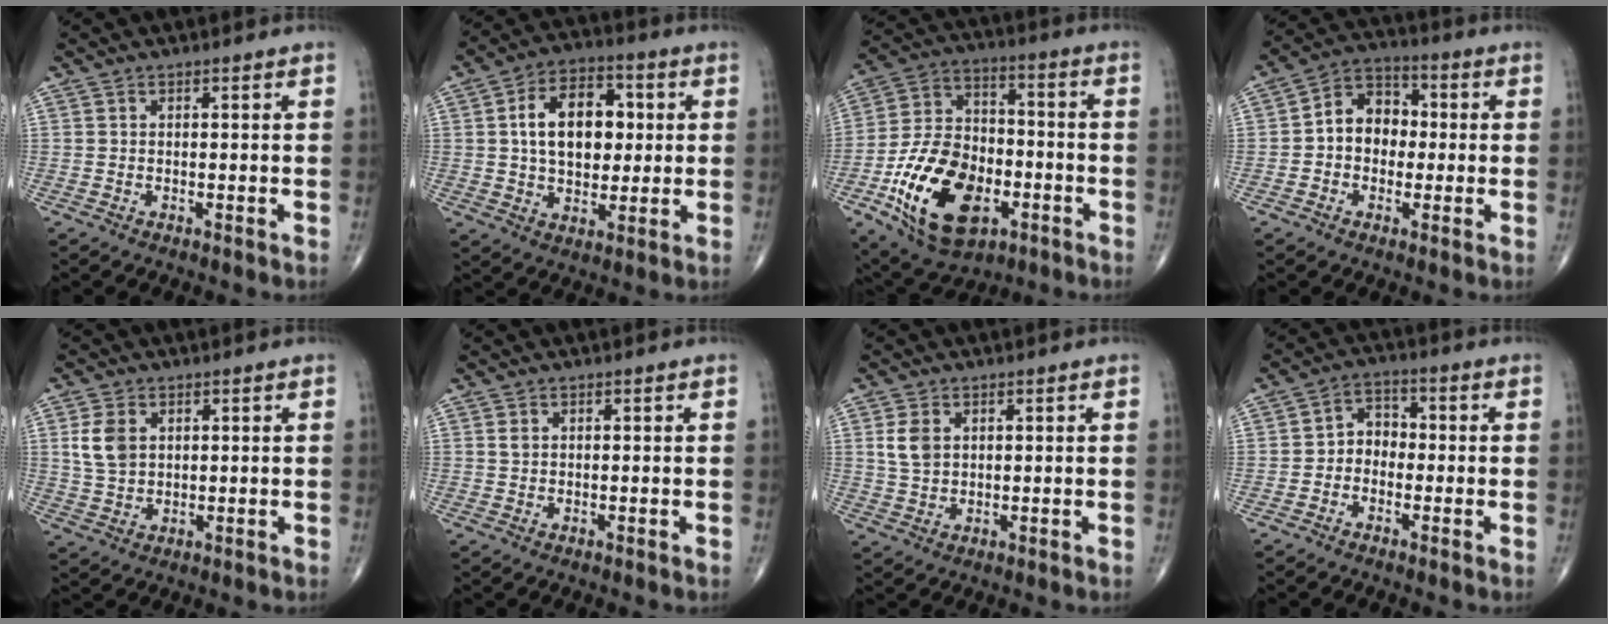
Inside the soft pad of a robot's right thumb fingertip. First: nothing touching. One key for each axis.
{"total": 14.3, "fx": 2.2, "fy": 9.3, "fz": 10.7, "tx": -0.140, "ty": 0.010, "tz": 0.030}
{"total": 21.7, "fx": -7.7, "fy": 13.2, "fz": 15.3, "tx": -0.248, "ty": 0.035, "tz": -0.124}
{"total": 9.3, "fx": -0.2, "fy": 7.3, "fz": 5.8, "tx": -0.060, "ty": 0.030, "tz": -0.017}
{"total": 6.0, "fx": 1.7, "fy": 4.1, "fz": 4.0, "tx": -0.070, "ty": -0.003, "tz": 0.041}
{"total": 0.9, "fx": 0.4, "fy": 0.6, "fz": 0.6, "tx": -0.008, "ty": 0.003, "tz": 0.009}
{"total": 4.4, "fx": 1.3, "fy": 3.0, "fz": 2.9, "tx": -0.050, "ty": -0.003, "tz": 0.033}
{"total": 4.7, "fx": -1.1, "fy": 3.8, "fz": 2.6, "tx": -0.015, "ty": 0.024, "tz": -0.035}